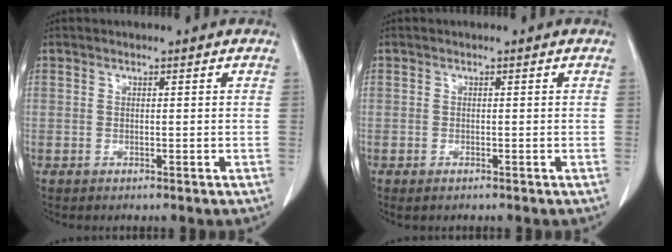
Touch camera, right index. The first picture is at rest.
{"total": 0.7, "force": [-0.5, 0.3, 0.4], "torque": [-0.011, -0.002, -0.004]}